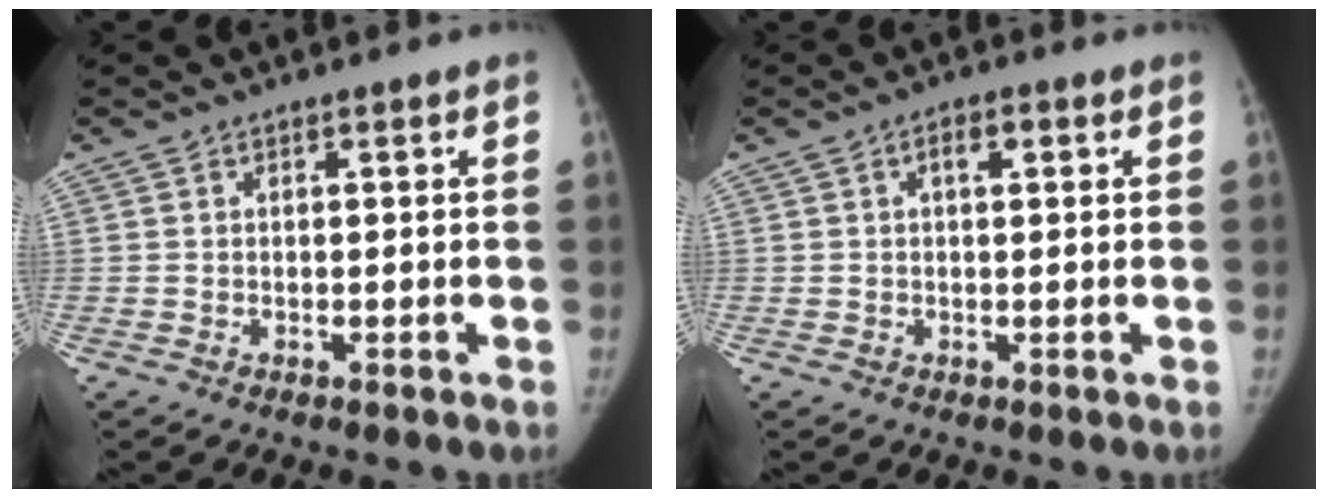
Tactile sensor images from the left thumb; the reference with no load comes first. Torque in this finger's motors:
{"motor_torque": [-0.06, 0.07, -0.03, 0.08, 0.06]}